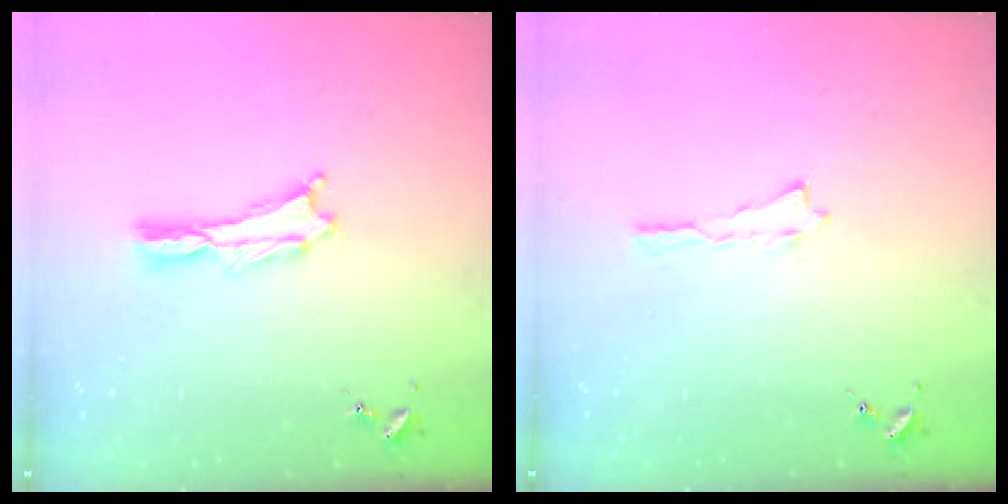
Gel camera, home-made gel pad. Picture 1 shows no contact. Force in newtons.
{"total": 0.0}